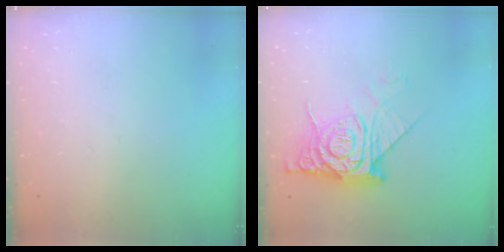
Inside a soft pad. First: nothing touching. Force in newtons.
{"total": 13.7, "press": 13.6, "slide": 1.5}